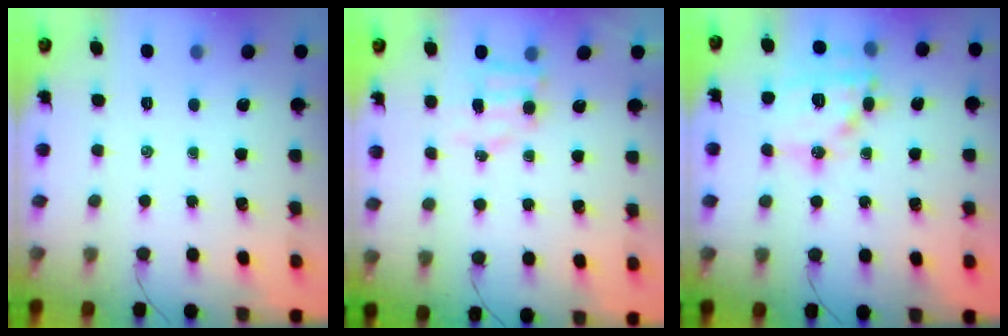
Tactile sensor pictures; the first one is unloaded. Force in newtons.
{"total": 4.8, "press": 4.8, "slide": 0.6}
{"total": 15.9, "press": 15.8, "slide": 1.5}